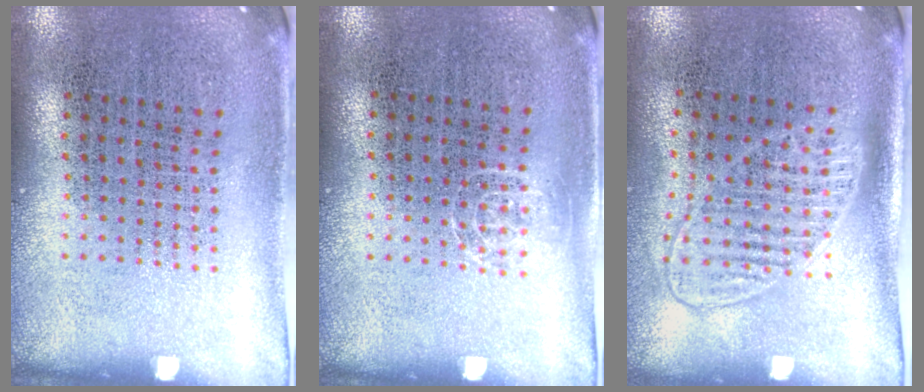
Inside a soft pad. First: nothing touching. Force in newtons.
{"total": 0.6, "press": 0.5, "slide": 0.4}
{"total": 1.4, "press": 1.2, "slide": 0.7}